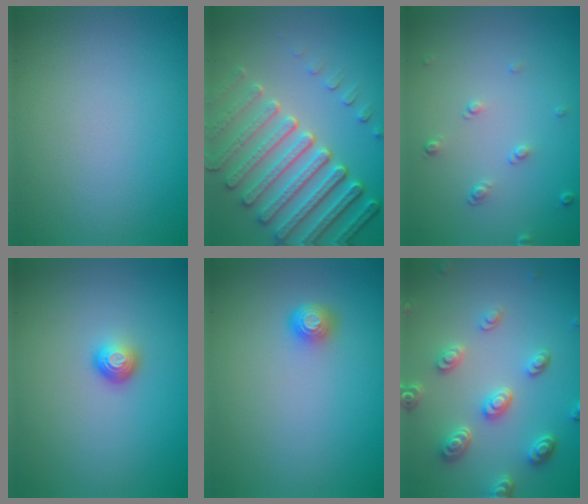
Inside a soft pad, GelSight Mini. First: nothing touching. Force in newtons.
{"total": 7.7, "press": 5.7, "slide": 5.2}
{"total": 1.1, "press": 0.8, "slide": 0.8}
{"total": 1.5, "press": 1.0, "slide": 1.1}
{"total": 1.7, "press": 1.3, "slide": 1.2}
{"total": 4.8, "press": 3.7, "slide": 3.0}